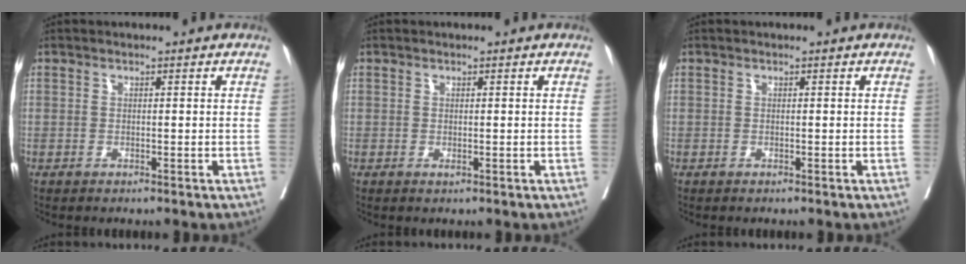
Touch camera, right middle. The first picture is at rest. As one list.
[{"total": 0.0}, {"total": 0.0}]